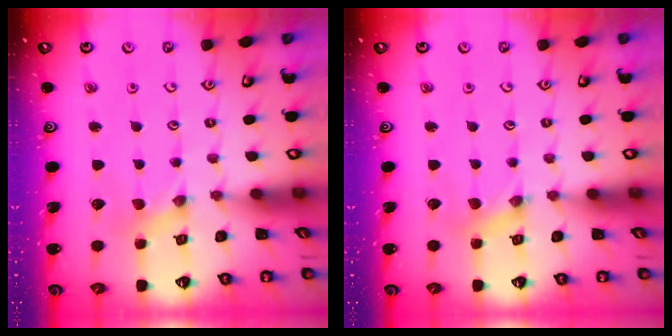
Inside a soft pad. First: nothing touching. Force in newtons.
{"total": 1.9, "press": 1.8, "slide": 0.3}